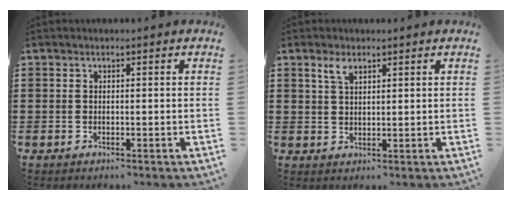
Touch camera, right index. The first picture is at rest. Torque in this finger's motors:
{"motor_torque": [0.38, 0.03, 0.11, 0.02]}